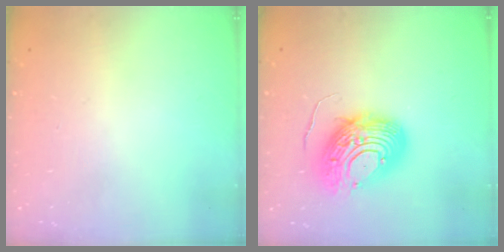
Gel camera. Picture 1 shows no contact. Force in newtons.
{"total": 13.4, "press": 13.4, "slide": 1.2}